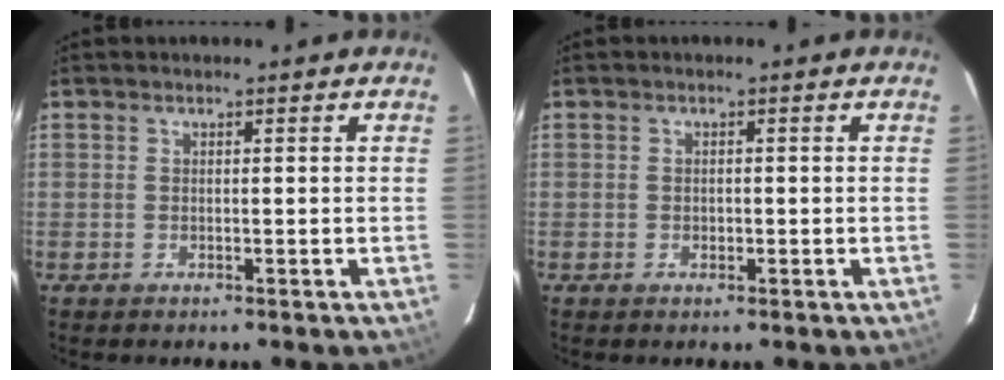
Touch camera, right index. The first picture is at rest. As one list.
[{"total": 1.0, "force": [-0.3, 0.8, 0.5], "torque": [-0.007, 0.002, -0.005]}]